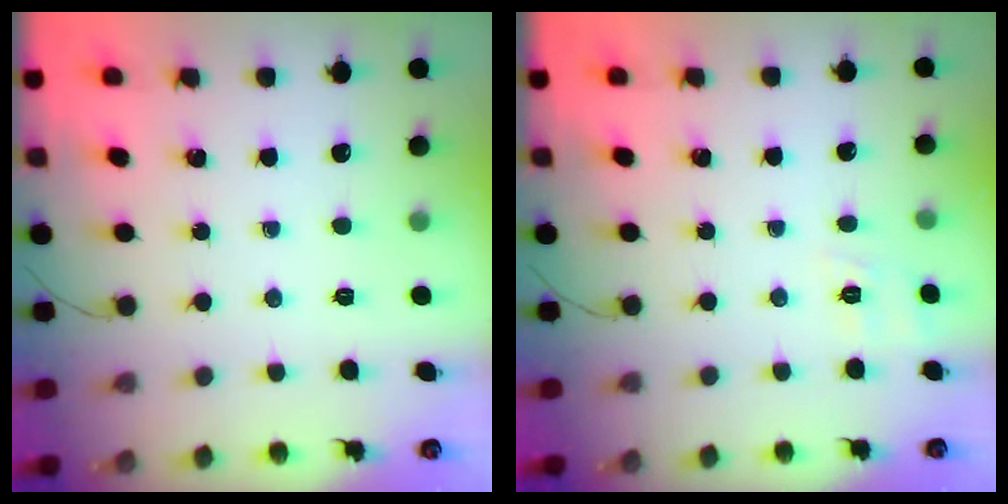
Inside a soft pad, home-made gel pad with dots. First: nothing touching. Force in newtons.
{"total": 6.6, "press": 6.3, "slide": 2.0}